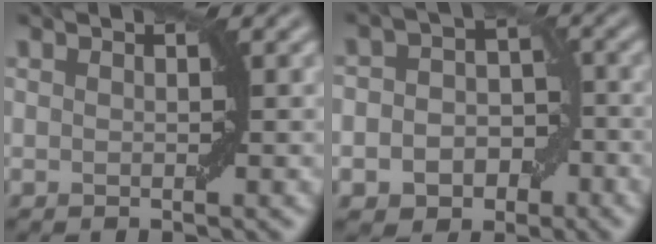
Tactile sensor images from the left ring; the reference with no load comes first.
{"total": 6.4, "force": [-2.4, 5.3, 2.7], "torque": [-0.014, 0.009, -0.052]}